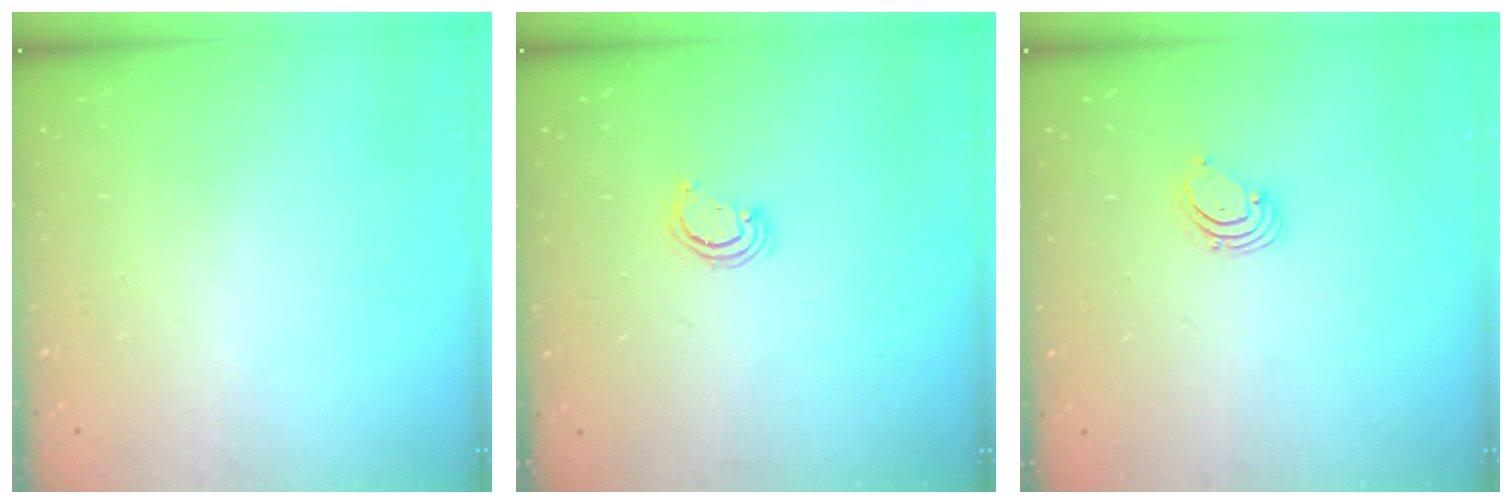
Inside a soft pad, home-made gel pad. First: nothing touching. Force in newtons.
{"total": 2.6, "press": 2.5, "slide": 0.3}
{"total": 1.6, "press": 1.6, "slide": 0.1}